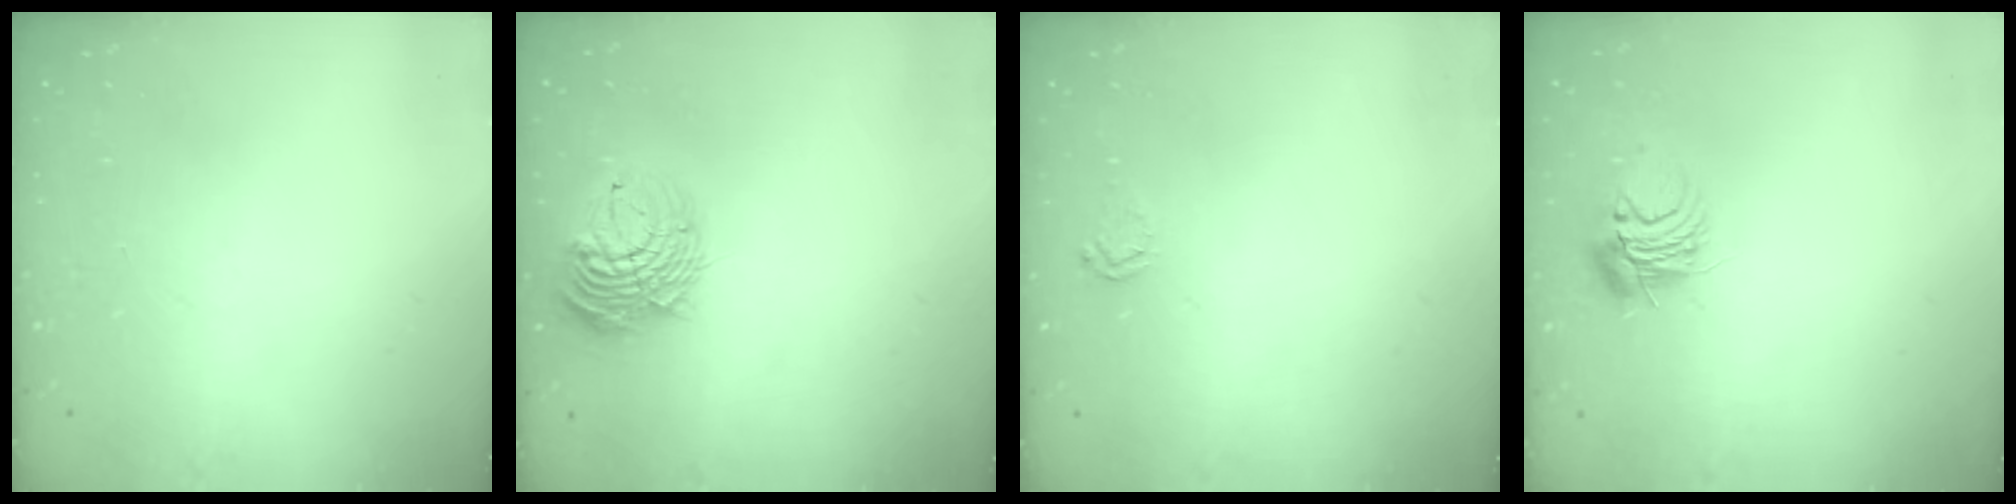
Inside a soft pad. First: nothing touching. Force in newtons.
{"total": 11.0, "press": 11.0, "slide": 1.4}
{"total": 2.9, "press": 2.9, "slide": 0.3}
{"total": 8.3, "press": 8.2, "slide": 1.0}